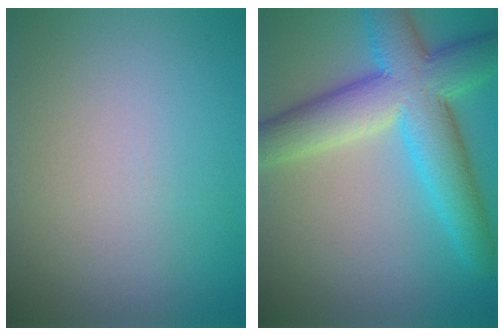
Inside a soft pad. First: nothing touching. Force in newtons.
{"total": 9.6, "press": 9.6, "slide": 0.3}